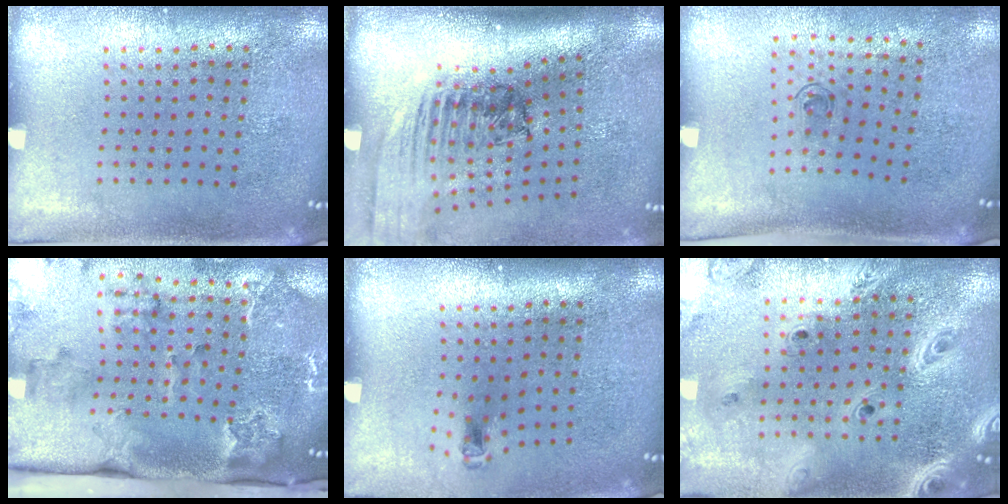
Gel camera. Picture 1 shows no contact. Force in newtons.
{"total": 2.6, "press": 1.7, "slide": 1.9}
{"total": 0.6, "press": 0.4, "slide": 0.5}
{"total": 2.8, "press": 2.4, "slide": 1.5}
{"total": 0.8, "press": 0.4, "slide": 0.7}
{"total": 3.2, "press": 2.7, "slide": 1.8}